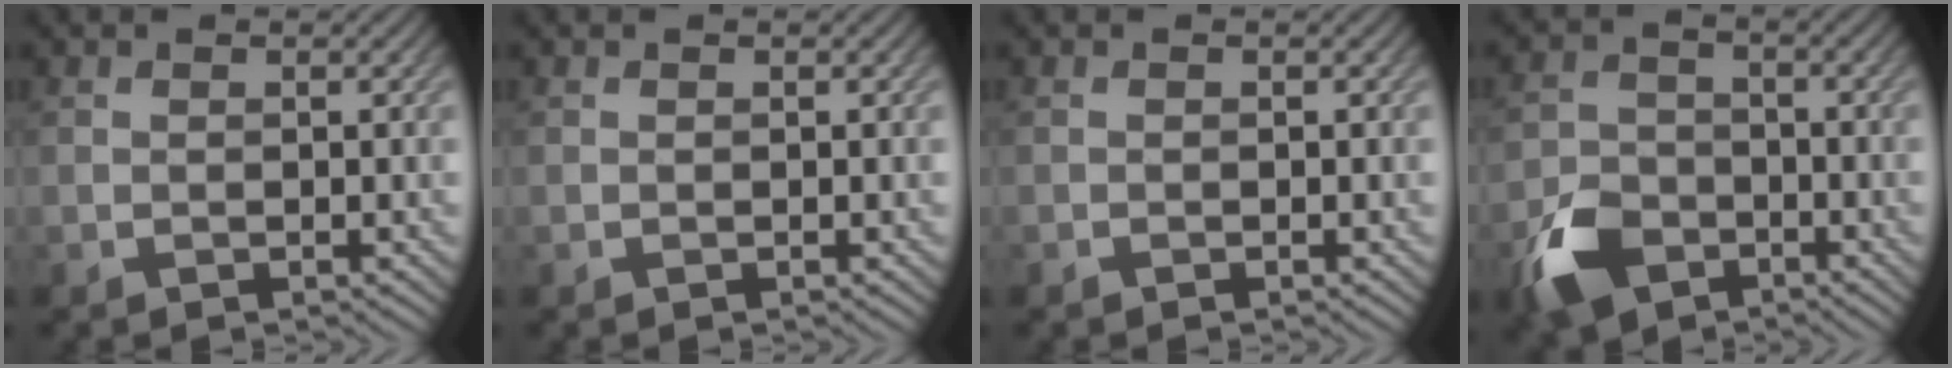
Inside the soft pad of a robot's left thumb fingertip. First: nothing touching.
{"total": 0.0}
{"total": 0.0}
{"total": 7.0, "force": [-4.1, 4.5, 3.3], "torque": [-0.081, -0.007, -0.091]}